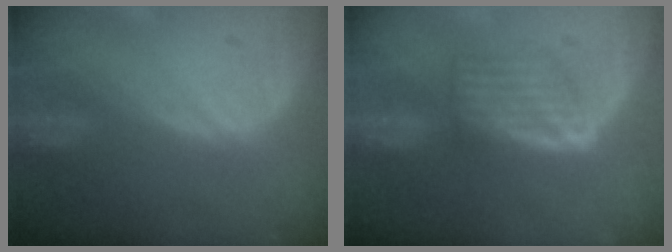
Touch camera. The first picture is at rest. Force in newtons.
{"total": 5.9, "press": 5.3, "slide": 2.6}